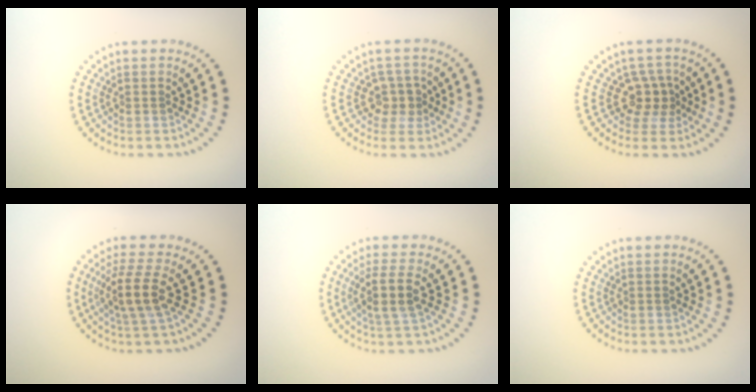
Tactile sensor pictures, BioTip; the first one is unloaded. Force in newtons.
{"total": 2.3, "press": 1.9, "slide": 1.2}
{"total": 2.7, "press": 2.1, "slide": 1.7}
{"total": 3.8, "press": 2.9, "slide": 2.5}
{"total": 3.0, "press": 2.5, "slide": 1.6}
{"total": 0.0}